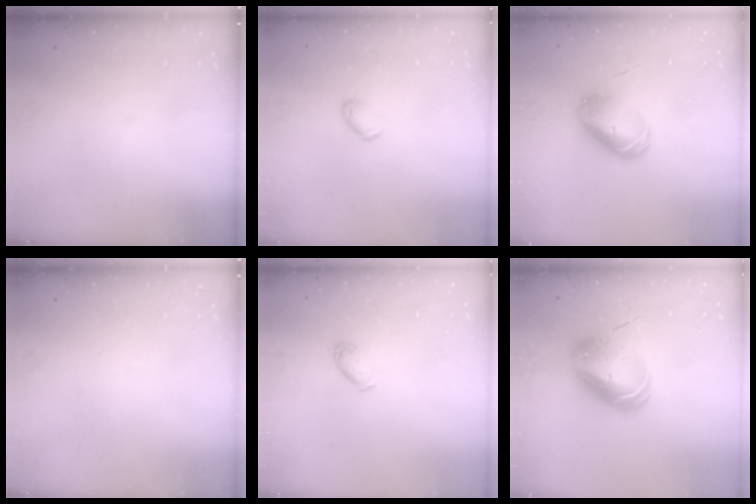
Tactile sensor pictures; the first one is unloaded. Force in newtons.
{"total": 4.9, "press": 4.8, "slide": 0.9}
{"total": 9.9, "press": 9.8, "slide": 1.7}
{"total": 0.0}
{"total": 5.8, "press": 5.8, "slide": 0.7}
{"total": 13.0, "press": 12.7, "slide": 2.7}